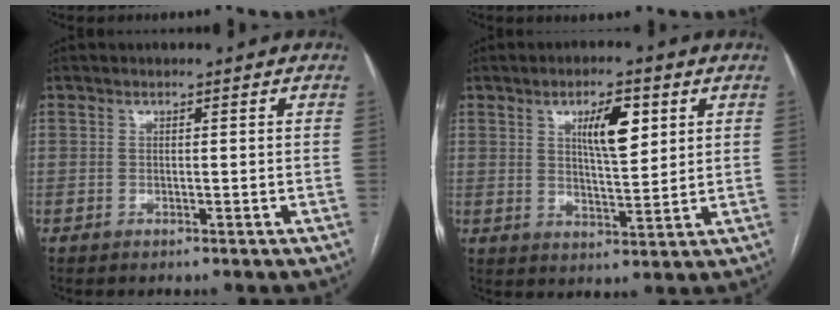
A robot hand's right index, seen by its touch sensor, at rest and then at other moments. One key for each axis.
{"total": 7.3, "fx": 3.0, "fy": 2.0, "fz": 6.4, "tx": -0.109, "ty": 0.003, "tz": 0.052}